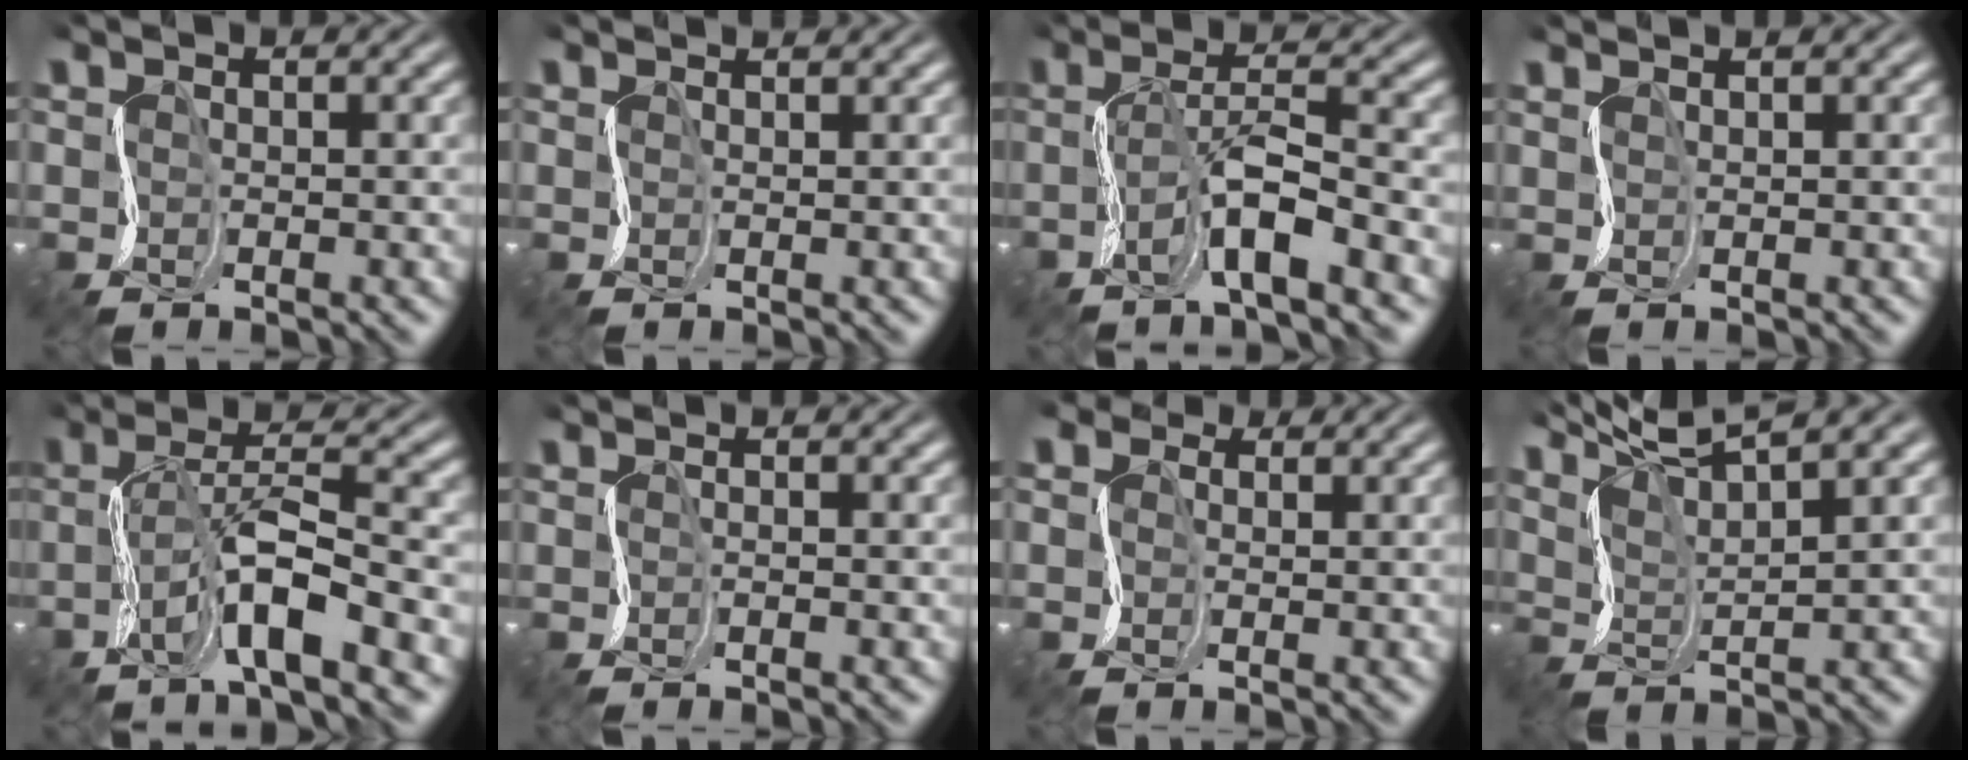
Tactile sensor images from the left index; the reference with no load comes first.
{"total": 0.7, "force": [0.7, -0.3, 0.0], "torque": [-0.002, -0.003, 0.012]}
{"total": 4.1, "force": [-1.7, 0.3, 3.7], "torque": [-0.072, 0.012, -0.037]}
{"total": 1.4, "force": [1.3, 0.1, 0.7], "torque": [-0.006, 0.009, 0.021]}
{"total": 5.9, "force": [-2.5, 0.8, 5.3], "torque": [-0.093, 0.012, -0.051]}
{"total": 0.5, "force": [0.1, -0.2, 0.5], "torque": [-0.004, -0.005, 0.000]}
{"total": 3.6, "force": [1.2, 3.0, 1.7], "torque": [-0.017, 0.006, -0.021]}
{"total": 6.3, "force": [5.9, 0.0, 2.4], "torque": [-0.059, 0.015, 0.099]}